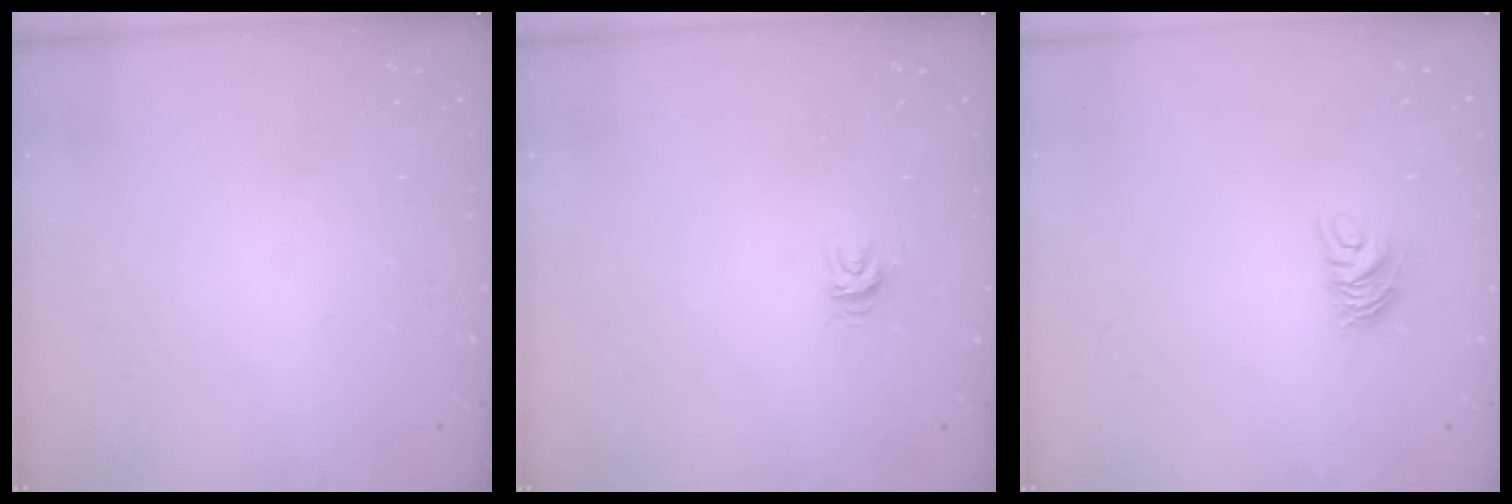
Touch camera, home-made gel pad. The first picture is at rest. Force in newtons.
{"total": 3.7, "press": 3.7, "slide": 0.1}
{"total": 6.8, "press": 6.8, "slide": 0.5}